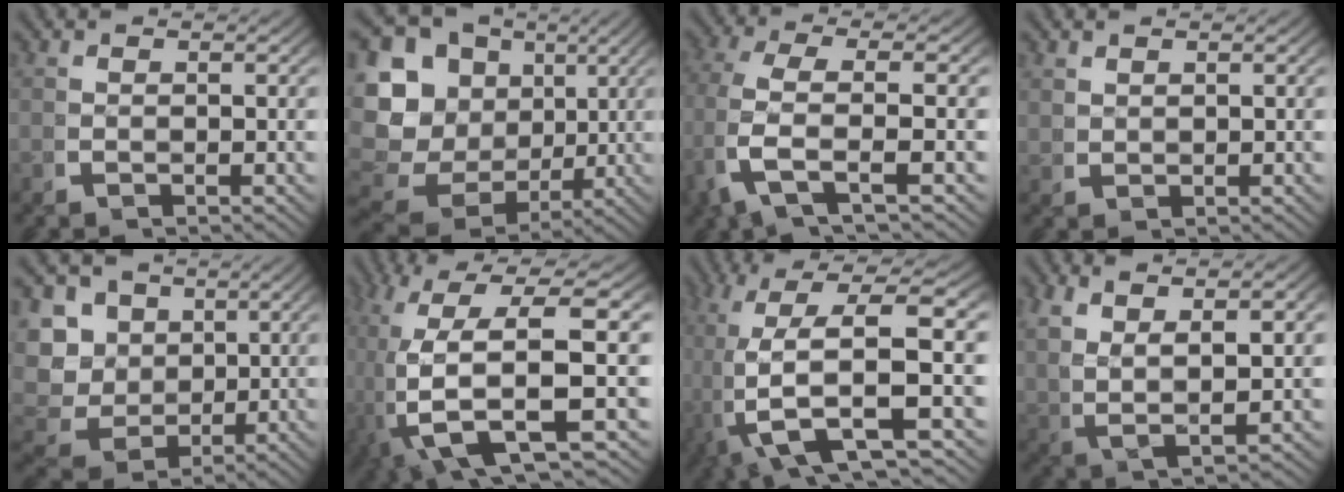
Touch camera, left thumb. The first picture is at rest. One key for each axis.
{"total": 15.5, "fx": 0.3, "fy": 12.8, "fz": 8.7, "tx": -0.190, "ty": -0.039, "tz": 0.006}
{"total": 6.2, "fx": -0.5, "fy": 1.9, "fz": 5.8, "tx": -0.148, "ty": -0.002, "tz": -0.011}
{"total": 1.2, "fx": 0.9, "fy": 0.7, "fz": 0.4, "tx": -0.005, "ty": 0.001, "tz": 0.022}
{"total": 14.5, "fx": -0.5, "fy": 12.7, "fz": 6.9, "tx": -0.175, "ty": -0.047, "tz": -0.015}
{"total": 14.5, "fx": -1.8, "fy": 7.9, "fz": 12.0, "tx": -0.258, "ty": -0.046, "tz": -0.010}
{"total": 12.5, "fx": -0.3, "fy": 6.3, "fz": 10.8, "tx": -0.245, "ty": -0.035, "tz": 0.008}
{"total": 6.5, "fx": 1.7, "fy": 3.3, "fz": 5.3, "tx": -0.111, "ty": -0.002, "tz": 0.031}